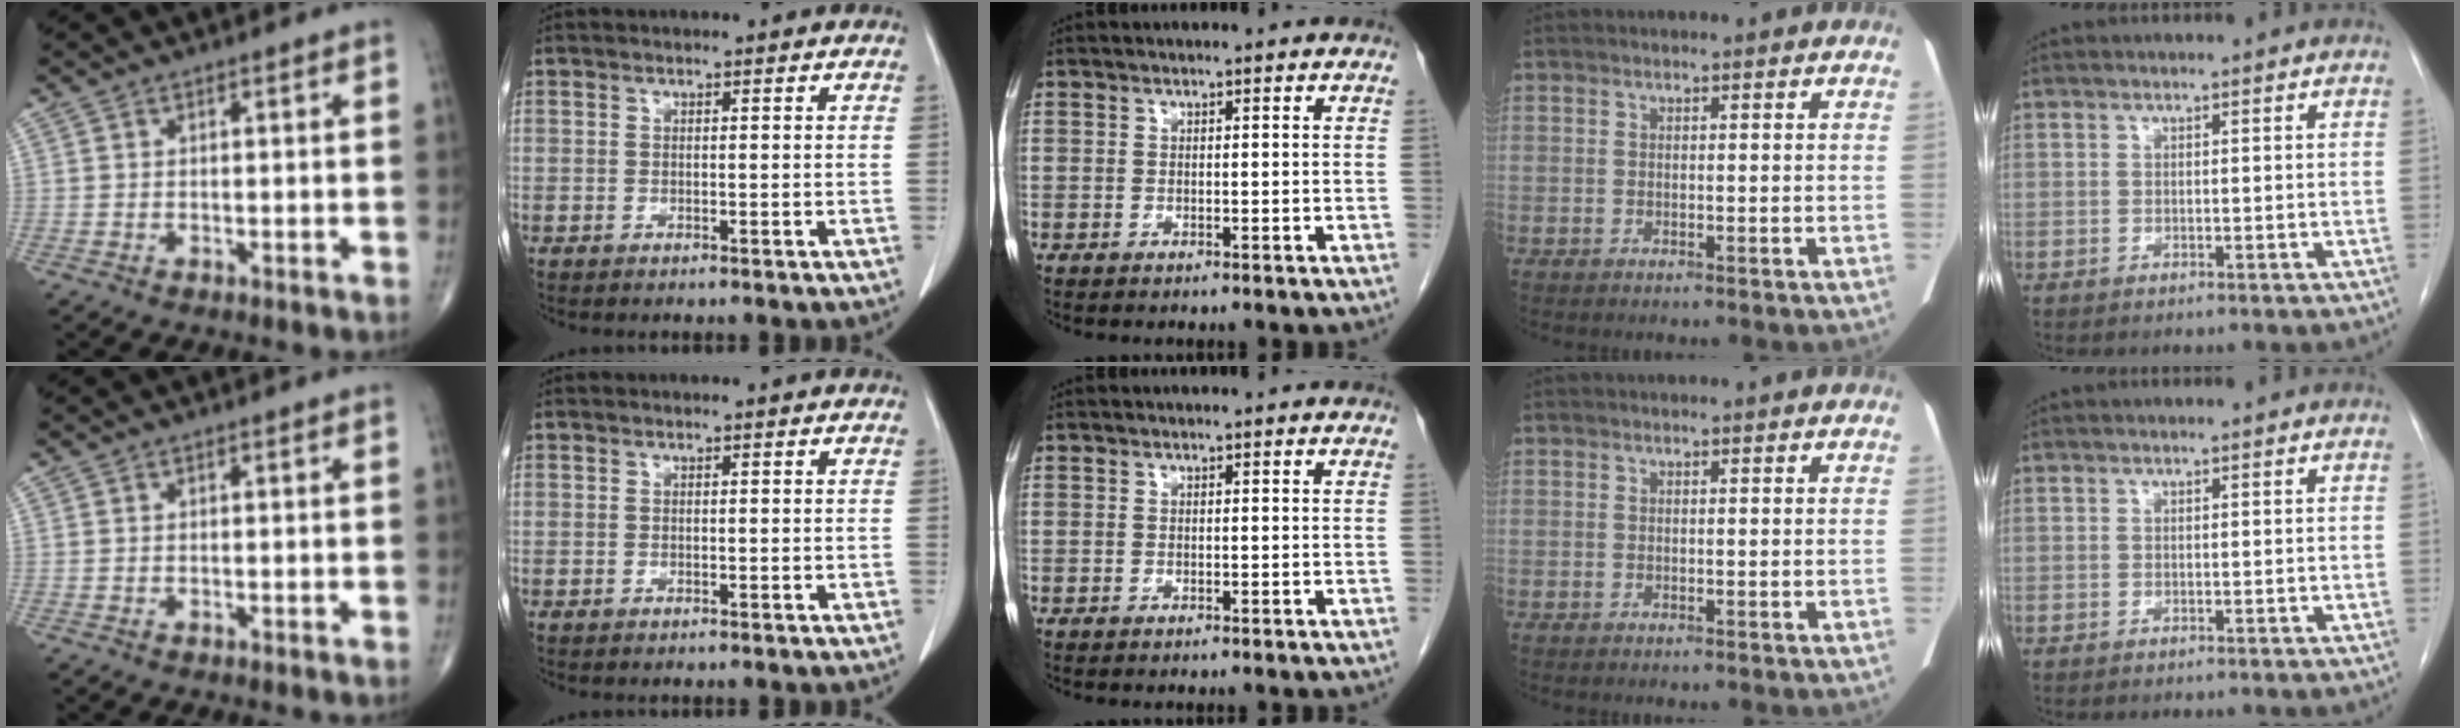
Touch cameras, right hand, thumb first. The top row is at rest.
{}